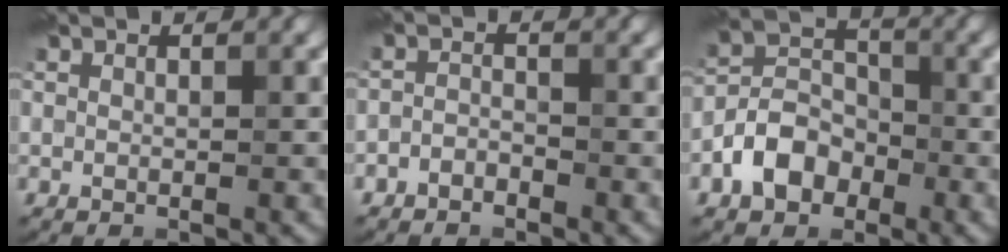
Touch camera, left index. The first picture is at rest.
{"total": 1.6, "force": [-1.5, 0.5, 0.0], "torque": [0.028, 0.008, -0.037]}
{"total": 4.7, "force": [-2.8, 3.0, 2.2], "torque": [-0.035, 0.007, -0.057]}